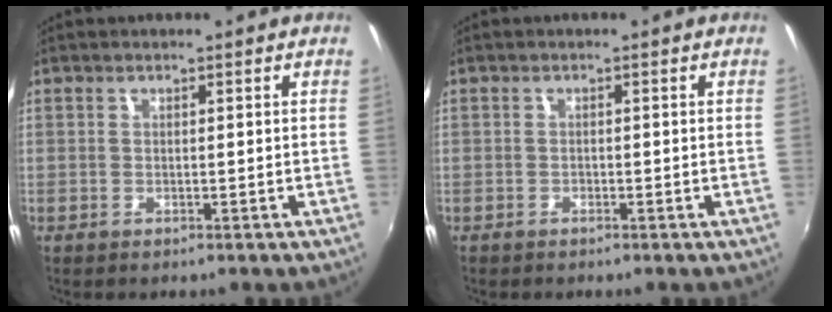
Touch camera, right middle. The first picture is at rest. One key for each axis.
{"total": 0.7, "fx": -0.6, "fy": 0.3, "fz": 0.1, "tx": -0.005, "ty": -0.002, "tz": -0.012}